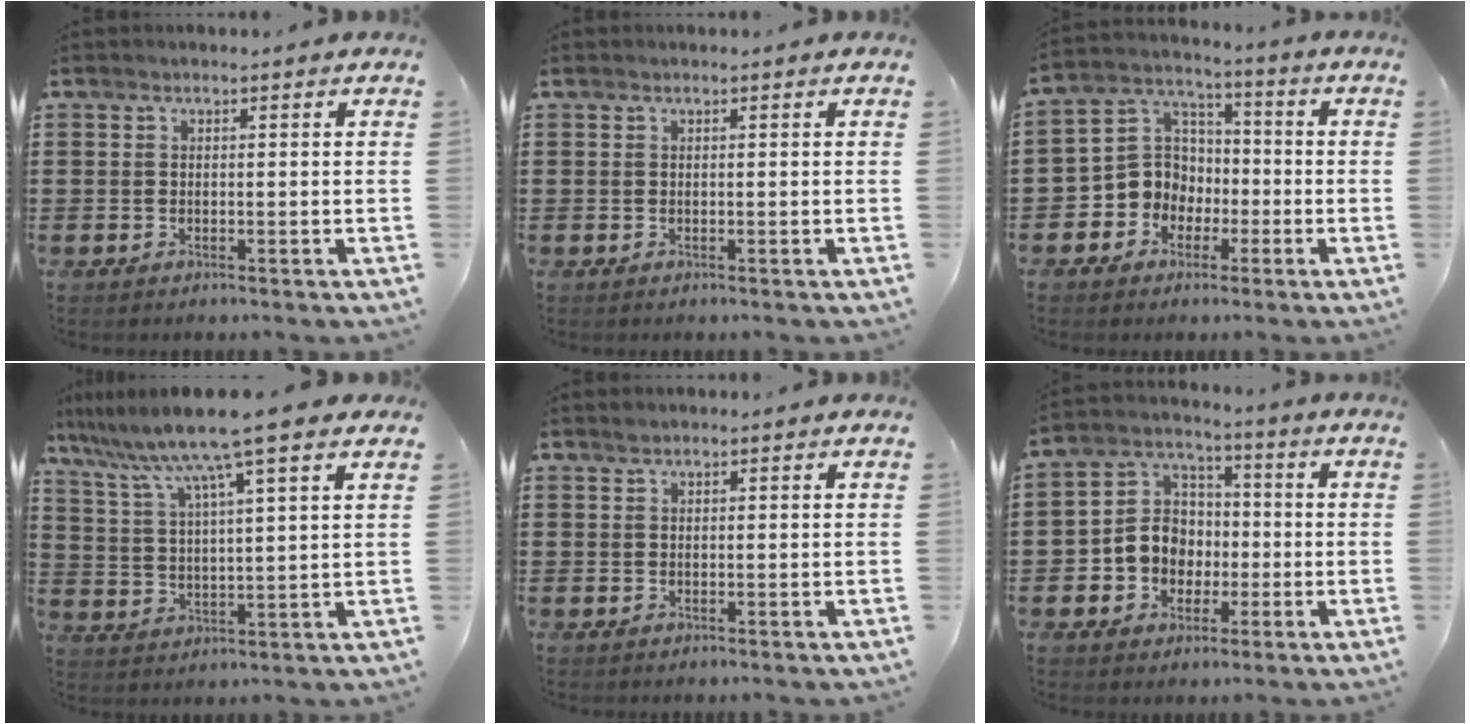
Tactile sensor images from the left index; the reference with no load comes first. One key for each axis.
{"total": 0.0}
{"total": 7.5, "fx": -2.1, "fy": 7.1, "fz": 1.4, "tx": -0.075, "ty": 0.003, "tz": -0.047}
{"total": 10.2, "fx": 7.9, "fy": -0.4, "fz": 6.4, "tx": -0.151, "ty": -0.036, "tz": 0.129}
{"total": 0.6, "fx": 0.5, "fy": 0.4, "fz": 0.0, "tx": -0.004, "ty": 0.003, "tz": 0.009}
{"total": 7.3, "fx": -1.6, "fy": 6.8, "fz": 1.9, "tx": -0.064, "ty": 0.008, "tz": -0.034}